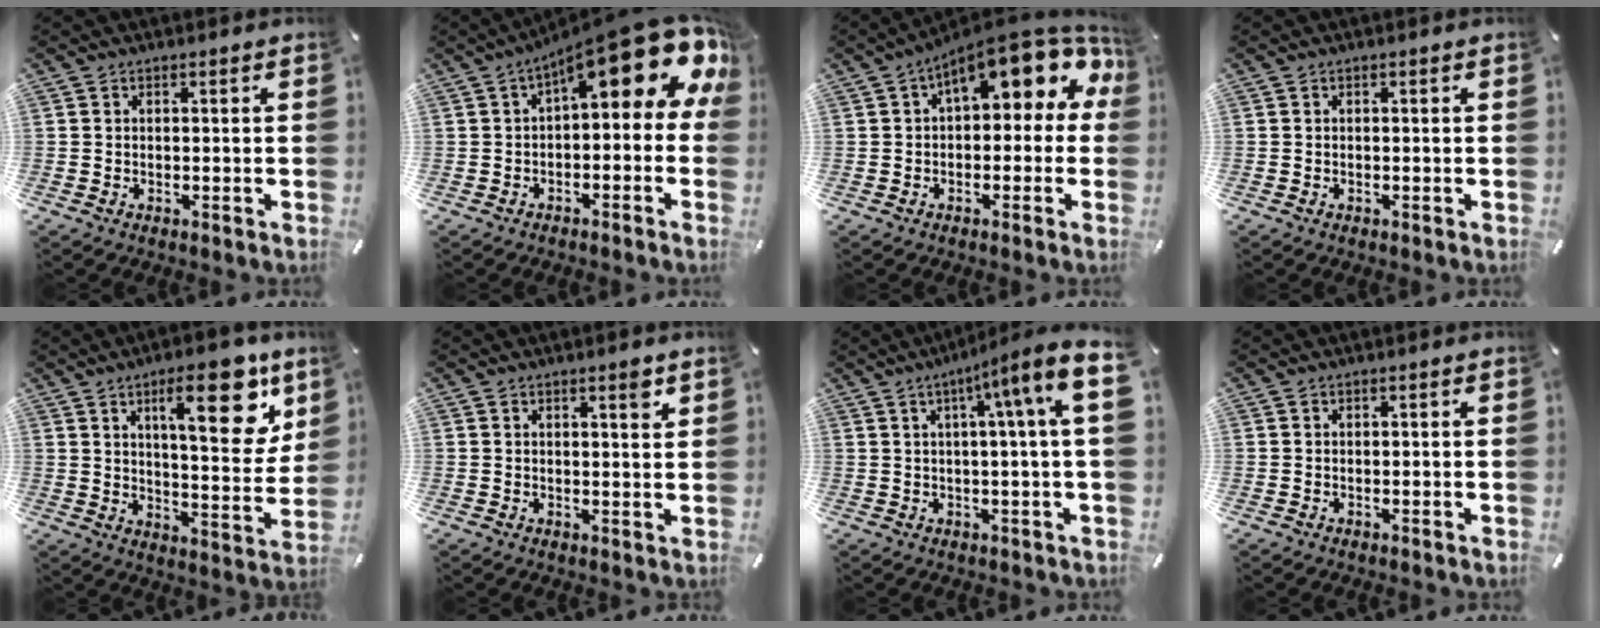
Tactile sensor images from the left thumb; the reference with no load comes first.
{"total": 16.3, "force": [7.9, 5.9, 13.0], "torque": [-0.178, -0.067, 0.128]}
{"total": 13.7, "force": [6.5, 5.9, 10.6], "torque": [-0.152, -0.042, 0.112]}
{"total": 0.0}
{"total": 19.0, "force": [9.4, 6.8, 15.1], "torque": [-0.197, -0.042, 0.138]}
{"total": 2.8, "force": [1.8, 0.5, 2.1], "torque": [-0.029, -0.007, 0.028]}
{"total": 11.2, "force": [3.3, -0.3, 10.7], "torque": [-0.159, -0.039, 0.042]}
{"total": 0.0}